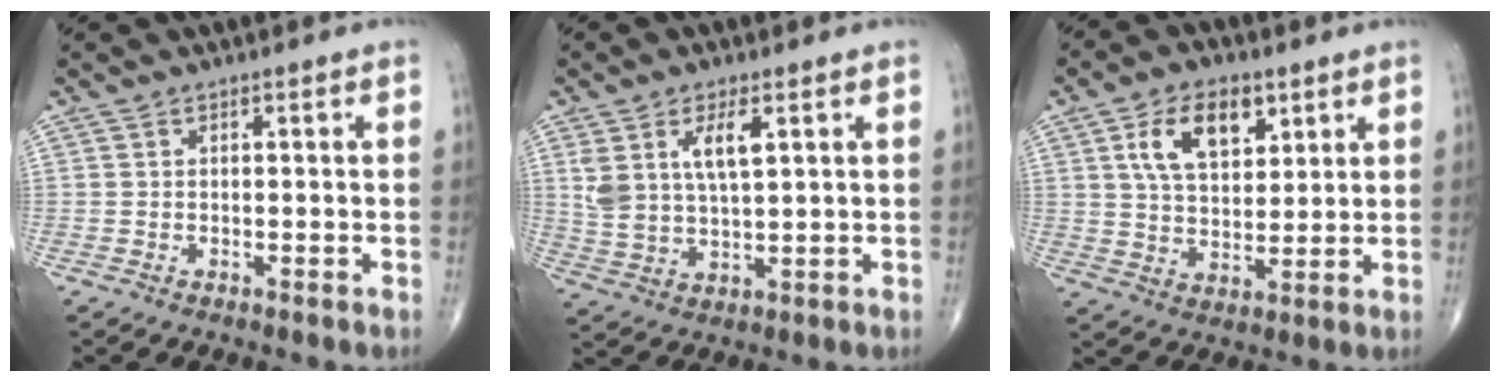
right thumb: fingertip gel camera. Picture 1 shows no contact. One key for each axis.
{"total": 8.5, "fx": 3.3, "fy": 3.5, "fz": 7.0, "tx": -0.134, "ty": -0.012, "tz": 0.070}
{"total": 11.3, "fx": 4.8, "fy": 6.5, "fz": 7.9, "tx": -0.114, "ty": -0.014, "tz": 0.088}